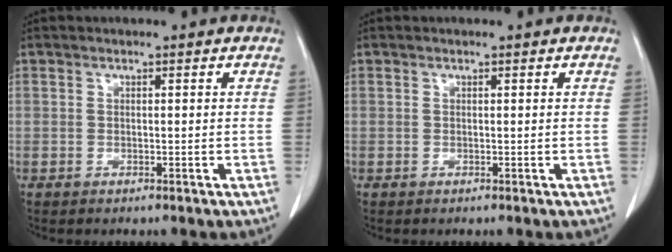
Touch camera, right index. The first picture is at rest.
{"total": 0.0}